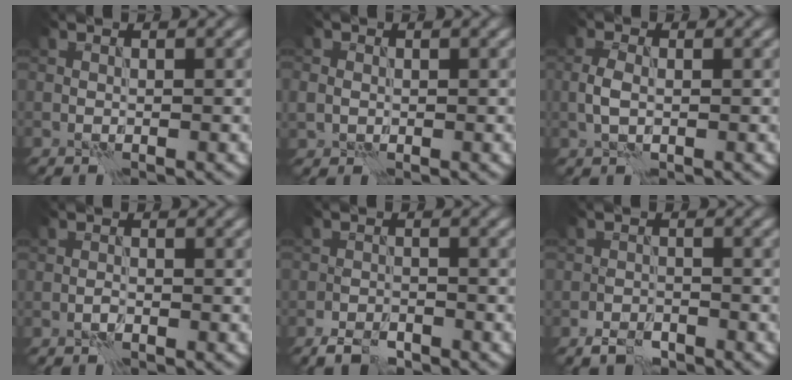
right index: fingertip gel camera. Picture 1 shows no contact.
{"total": 1.5, "force": [0.1, 1.4, 0.6], "torque": [-0.012, -0.002, 0.004]}
{"total": 1.7, "force": [0.1, 1.0, 1.4], "torque": [-0.034, 0.001, 0.000]}
{"total": 0.7, "force": [-0.4, 0.3, 0.5], "torque": [-0.011, 0.001, -0.008]}
{"total": 2.4, "force": [-1.9, 0.9, 1.0], "torque": [-0.017, 0.002, -0.038]}
{"total": 2.1, "force": [-1.6, 1.0, 0.8], "torque": [-0.012, 0.003, -0.033]}